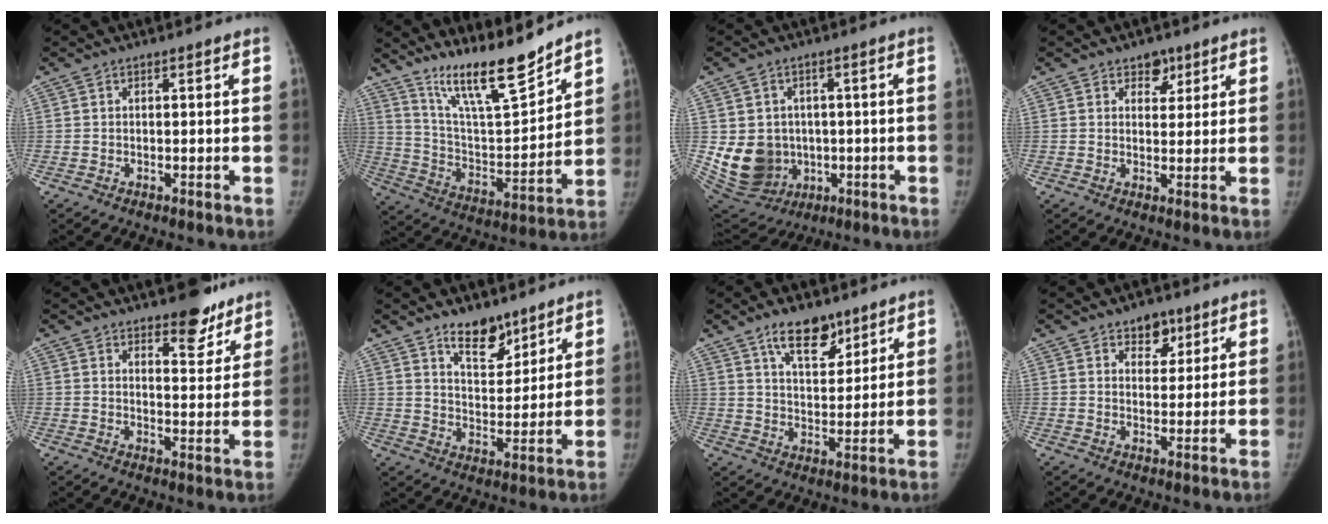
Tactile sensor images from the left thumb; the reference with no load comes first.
{"total": 16.2, "force": [13.4, 2.4, 8.8], "torque": [-0.125, -0.090, 0.245]}
{"total": 12.9, "force": [-1.0, 11.4, 6.0], "torque": [-0.094, 0.000, 0.014]}
{"total": 3.8, "force": [2.4, 2.4, 1.7], "torque": [0.002, -0.014, 0.036]}
{"total": 8.1, "force": [6.2, 3.2, 4.0], "torque": [-0.020, -0.043, 0.088]}
{"total": 9.2, "force": [6.8, 4.4, 4.4], "torque": [-0.039, -0.052, 0.117]}
{"total": 9.9, "force": [6.7, 4.7, 5.6], "torque": [-0.062, -0.046, 0.117]}
{"total": 5.7, "force": [3.5, 3.6, 2.7], "torque": [-0.005, -0.019, 0.052]}